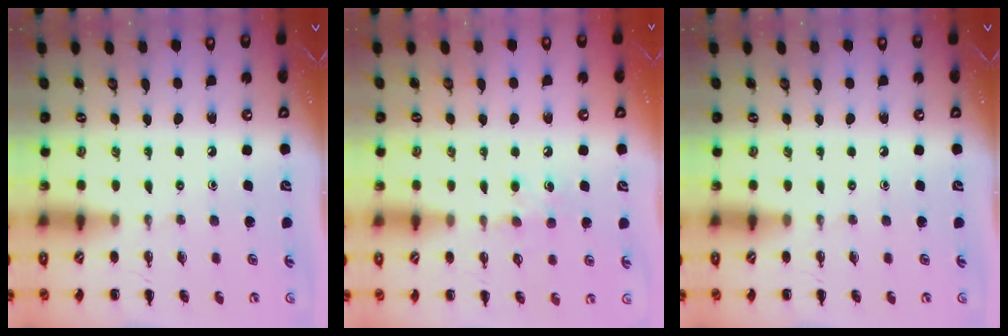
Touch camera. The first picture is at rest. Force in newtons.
{"total": 6.6, "press": 6.3, "slide": 1.7}
{"total": 0.0}